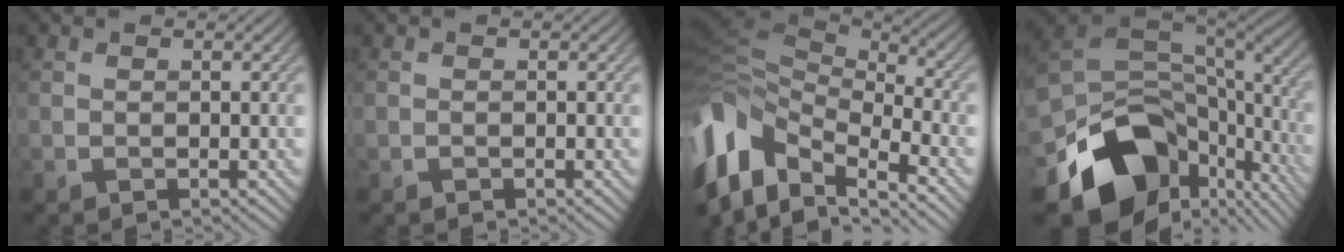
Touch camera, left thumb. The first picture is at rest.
{"total": 0.0}
{"total": 13.4, "force": [-4.2, 8.3, 9.6], "torque": [-0.261, -0.023, -0.069]}
{"total": 16.8, "force": [-7.0, 11.2, 10.3], "torque": [-0.206, -0.050, -0.089]}